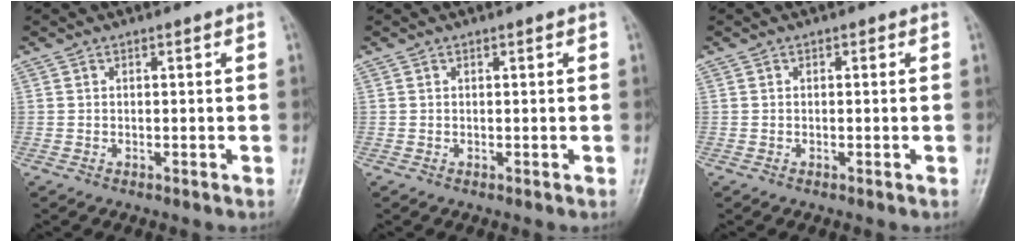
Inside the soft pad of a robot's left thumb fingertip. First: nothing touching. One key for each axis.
{"total": 0.6, "fx": 0.3, "fy": 0.3, "fz": 0.4, "tx": -0.005, "ty": -0.001, "tz": 0.004}
{"total": 0.5, "fx": 0.1, "fy": 0.4, "fz": 0.3, "tx": 0.003, "ty": 0.001, "tz": -0.002}